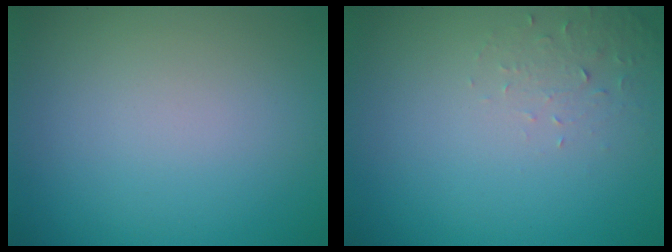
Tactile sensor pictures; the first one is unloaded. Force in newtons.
{"total": 1.6, "press": 1.6, "slide": 0.4}